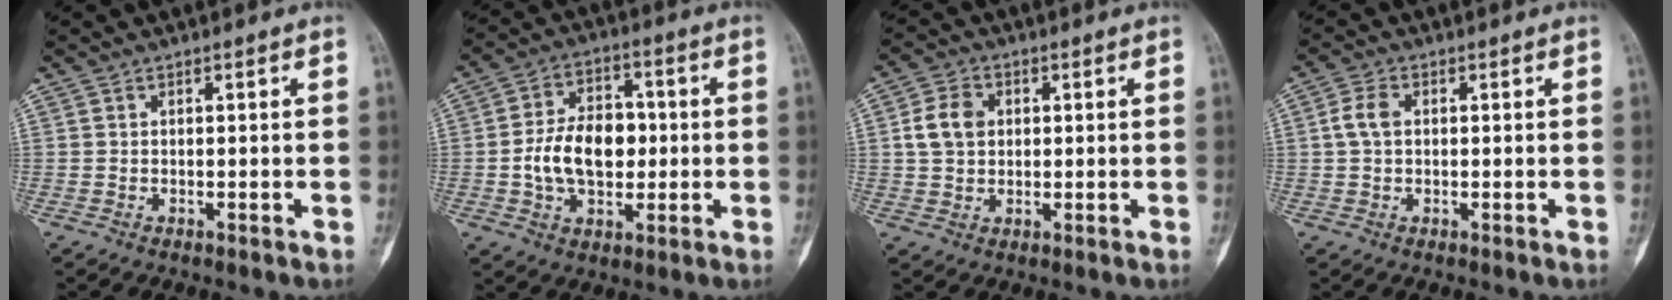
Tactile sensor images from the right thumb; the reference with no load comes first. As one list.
[{"total": 12.6, "force": [-0.6, 8.4, 9.4], "torque": [-0.137, 0.020, -0.013]}, {"total": 6.4, "force": [1.1, 5.0, 3.9], "torque": [-0.062, 0.006, 0.017]}, {"total": 3.8, "force": [0.4, 2.5, 2.8], "torque": [-0.062, 0.009, 0.004]}]